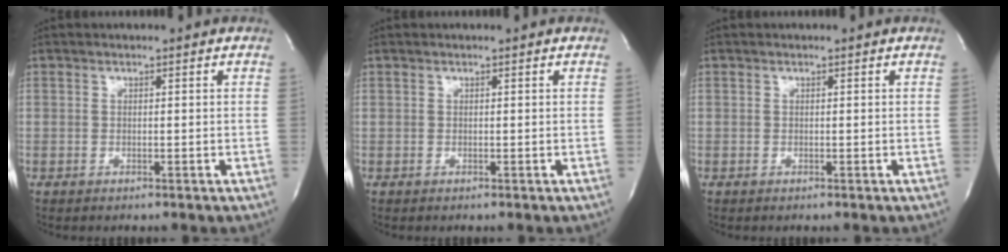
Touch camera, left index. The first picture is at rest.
{"total": 0.0}
{"total": 0.0}